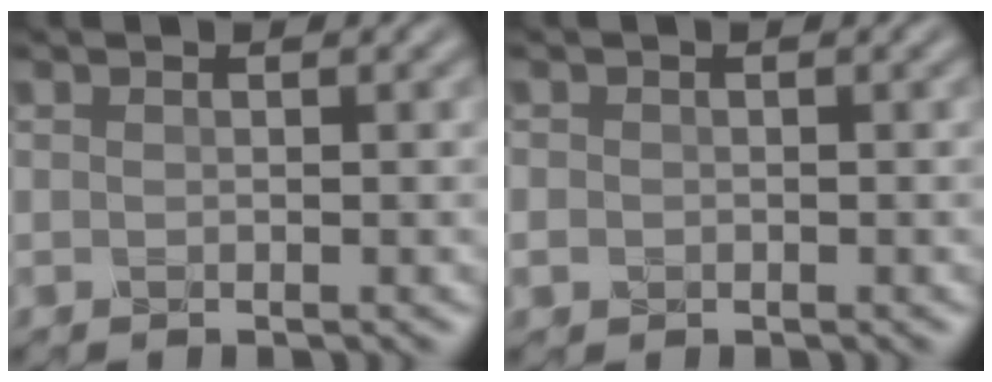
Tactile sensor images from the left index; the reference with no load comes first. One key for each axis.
{"total": 1.2, "fx": -0.3, "fy": 1.1, "fz": 0.3, "tx": -0.002, "ty": -0.007, "tz": -0.007}